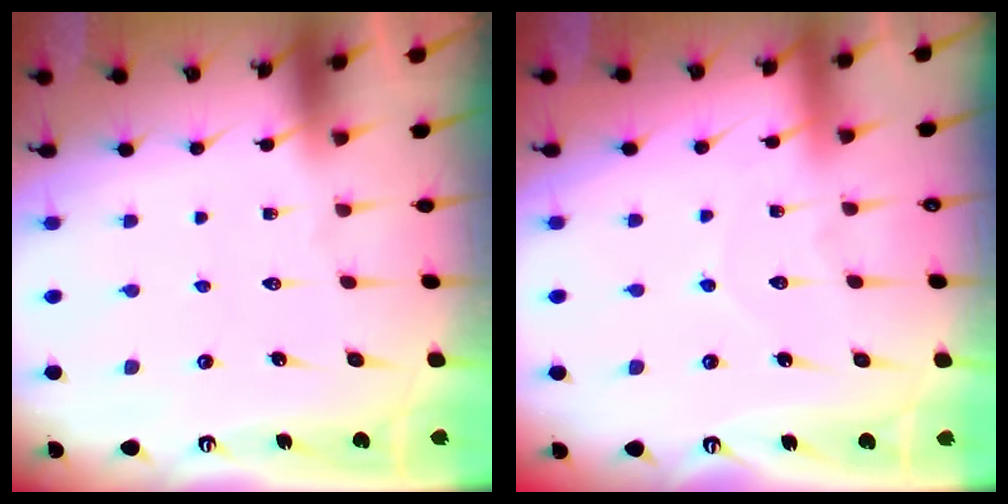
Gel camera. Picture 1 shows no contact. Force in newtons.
{"total": 5.9, "press": 5.8, "slide": 0.6}